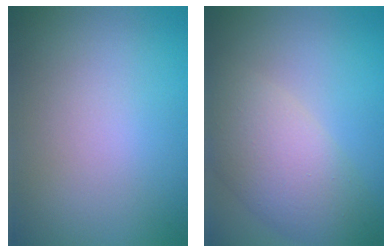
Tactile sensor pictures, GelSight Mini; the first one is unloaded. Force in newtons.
{"total": 6.5, "press": 6.5, "slide": 0.3}